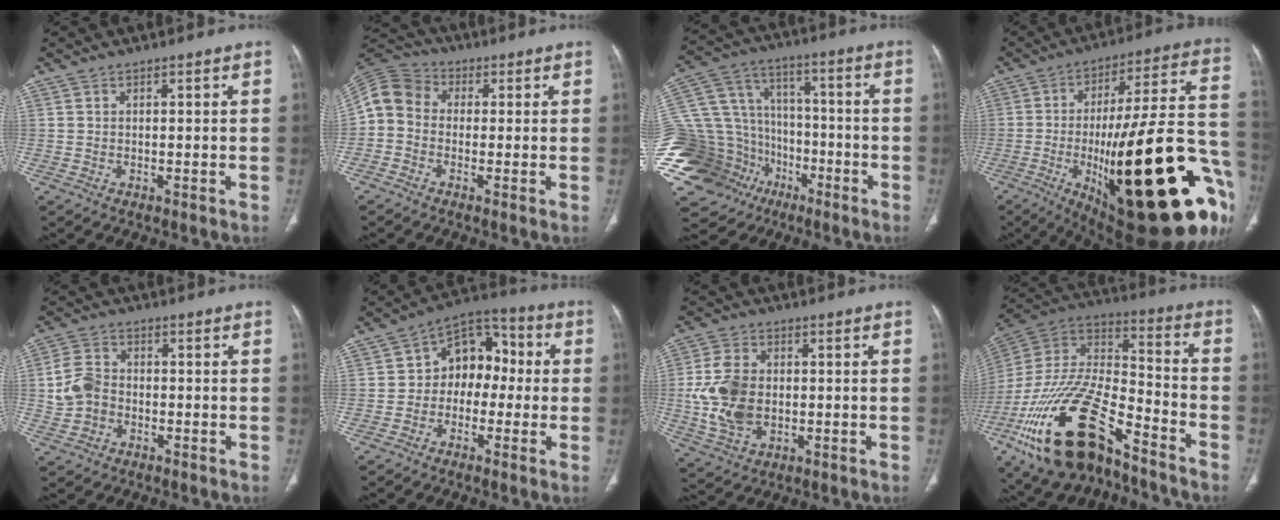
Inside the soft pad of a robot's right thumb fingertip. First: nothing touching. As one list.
[{"total": 7.3, "force": [-0.2, 6.6, 3.1], "torque": [-0.059, 0.027, -0.026]}, {"total": 32.7, "force": [-13.4, 25.3, 15.9], "torque": [-0.395, 0.084, -0.218]}, {"total": 38.3, "force": [-11.8, 11.3, 34.7], "torque": [-0.432, 0.042, -0.166]}, {"total": 6.3, "force": [-1.2, 5.0, 3.6], "torque": [-0.069, 0.020, -0.027]}, {"total": 10.8, "force": [-0.5, 8.1, 7.1], "torque": [-0.059, 0.043, -0.027]}, {"total": 11.3, "force": [-0.7, 7.7, 8.1], "torque": [-0.161, 0.004, -0.010]}, {"total": 27.6, "force": [-15.7, 12.3, 19.0], "torque": [-0.398, 0.047, -0.275]}]